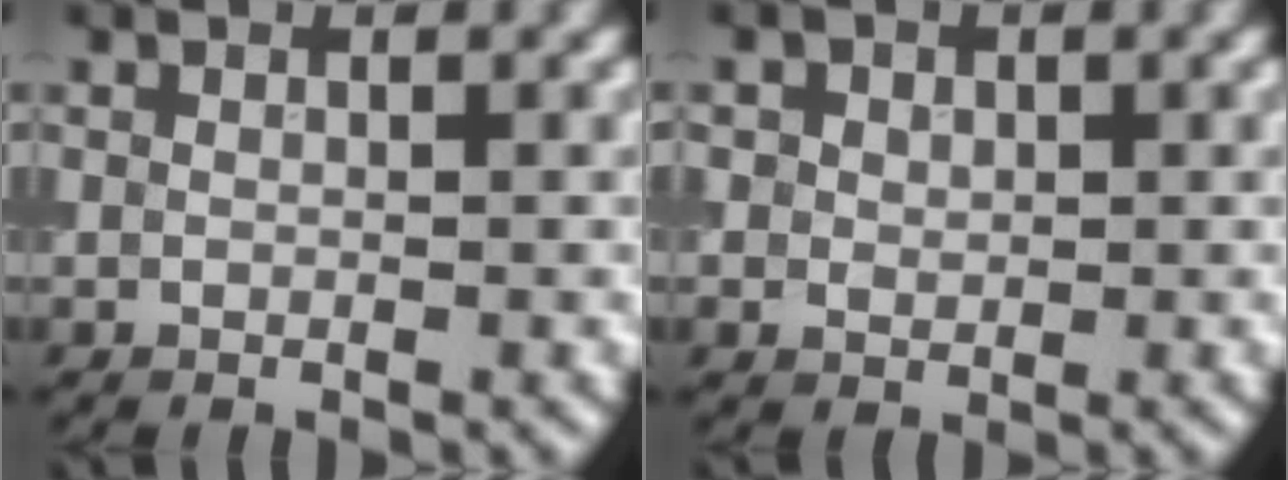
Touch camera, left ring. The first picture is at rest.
{"total": 2.1, "force": [0.7, 1.8, 0.9], "torque": [-0.010, 0.004, 0.008]}